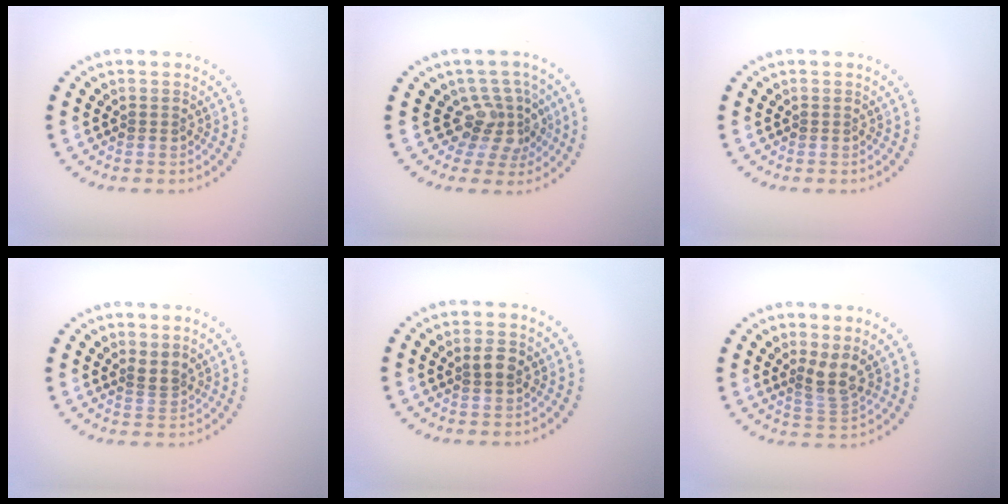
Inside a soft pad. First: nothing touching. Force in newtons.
{"total": 3.4, "press": 2.6, "slide": 2.2}
{"total": 0.0}
{"total": 1.3, "press": 0.8, "slide": 0.9}
{"total": 1.7, "press": 1.7, "slide": 0.3}
{"total": 2.4, "press": 1.7, "slide": 1.6}